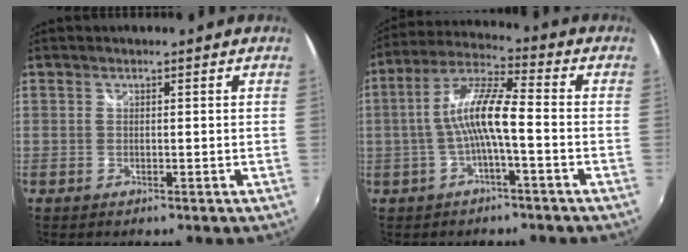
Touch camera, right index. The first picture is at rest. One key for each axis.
{"total": 9.5, "fx": -1.8, "fy": 1.3, "fz": 9.2, "tx": -0.196, "ty": 0.016, "tz": -0.032}